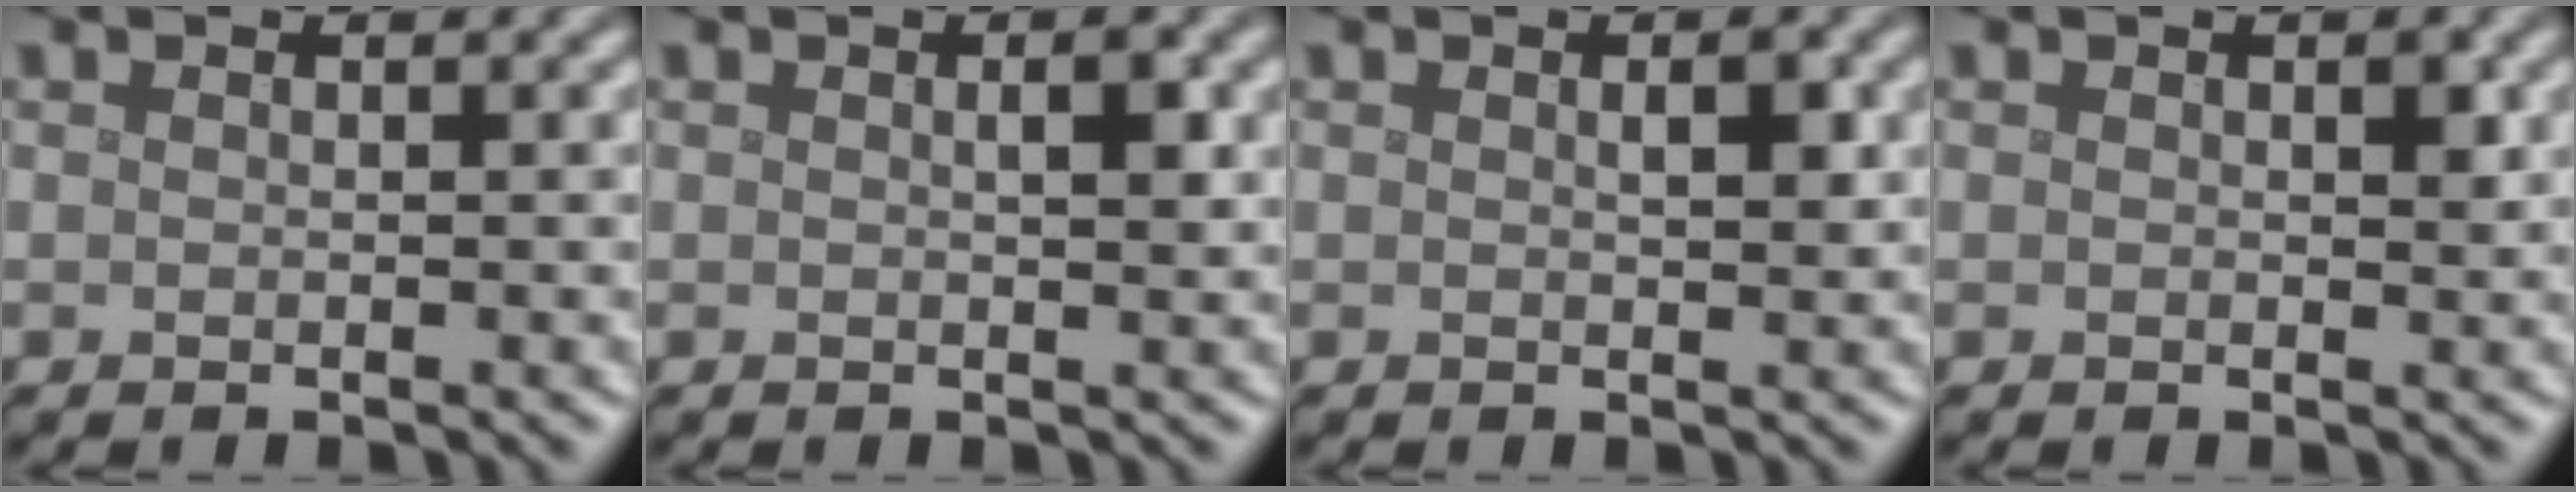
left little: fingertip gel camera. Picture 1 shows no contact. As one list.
[{"total": 1.9, "force": [0.5, 0.4, 1.8], "torque": [-0.024, 0.001, 0.008]}, {"total": 1.7, "force": [0.5, 0.5, 1.5], "torque": [-0.023, -0.001, 0.009]}, {"total": 1.1, "force": [0.3, 0.5, 0.9], "torque": [-0.009, -0.003, 0.004]}]